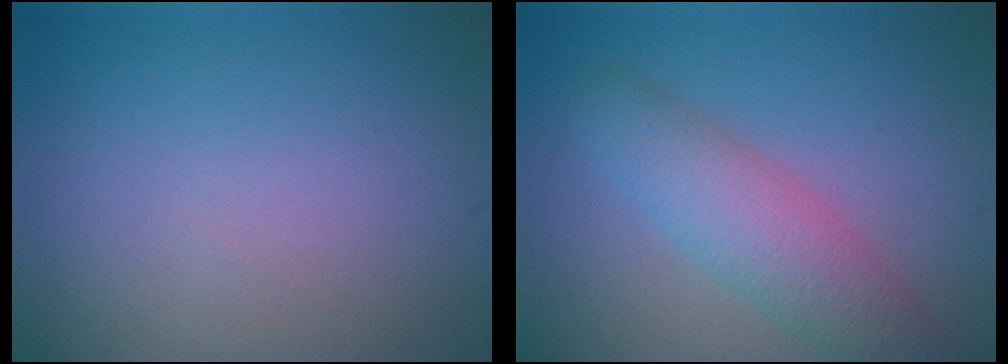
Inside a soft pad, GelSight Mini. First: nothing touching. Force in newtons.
{"total": 4.6, "press": 4.6, "slide": 0.3}